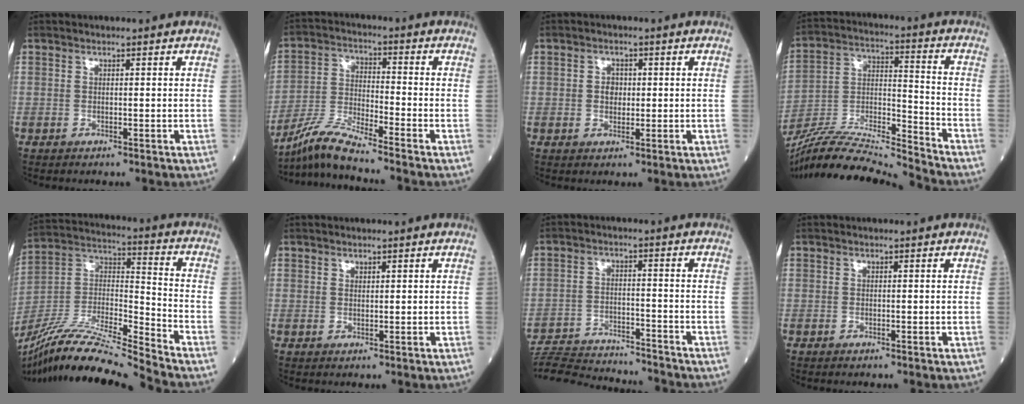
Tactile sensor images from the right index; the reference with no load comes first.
{"total": 7.5, "force": [-6.9, -1.5, 2.7], "torque": [-0.065, -0.022, -0.136]}
{"total": 2.3, "force": [0.1, 1.8, 1.4], "torque": [-0.021, 0.002, 0.003]}
{"total": 17.0, "force": [-16.1, -1.5, 5.3], "torque": [-0.097, 0.014, -0.294]}
{"total": 19.4, "force": [-17.8, -1.8, 7.6], "torque": [-0.158, 0.008, -0.327]}
{"total": 0.6, "force": [0.6, 0.2, 0.1], "torque": [0.002, -0.006, 0.008]}
{"total": 15.7, "force": [-15.2, 0.9, 3.9], "torque": [-0.075, -0.004, -0.229]}
{"total": 0.0}